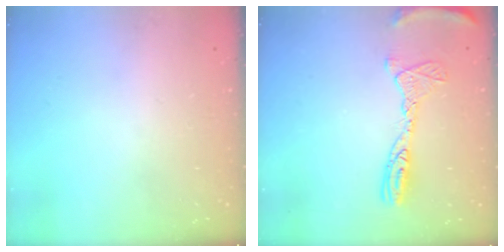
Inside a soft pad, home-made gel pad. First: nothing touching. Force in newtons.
{"total": 12.9, "press": 12.8, "slide": 1.2}